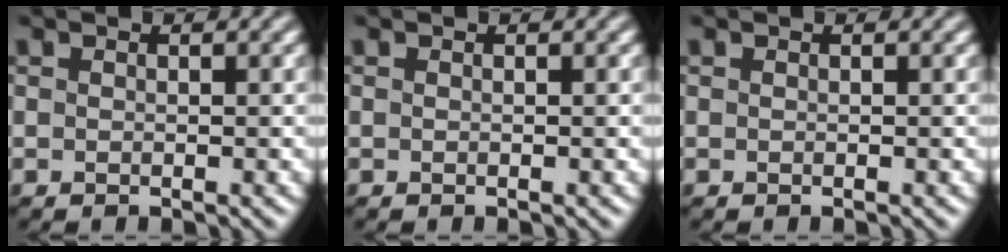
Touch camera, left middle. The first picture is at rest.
{"total": 0.0}
{"total": 0.0}